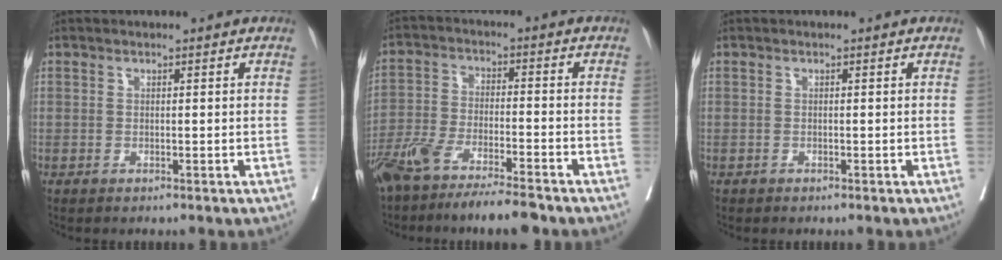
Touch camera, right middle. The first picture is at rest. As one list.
[{"total": 12.3, "force": [-9.9, 1.6, 7.1], "torque": [-0.127, -0.021, -0.168]}, {"total": 0.0}]